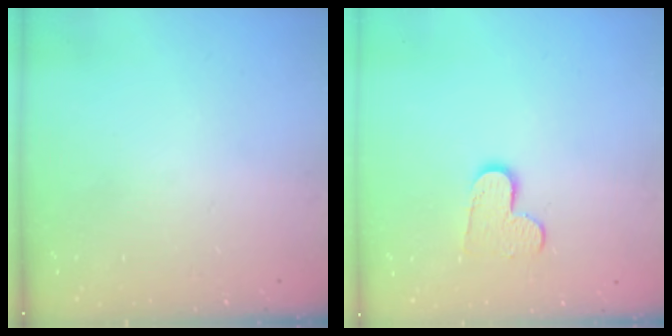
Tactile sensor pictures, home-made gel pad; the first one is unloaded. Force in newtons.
{"total": 8.3, "press": 8.2, "slide": 0.5}